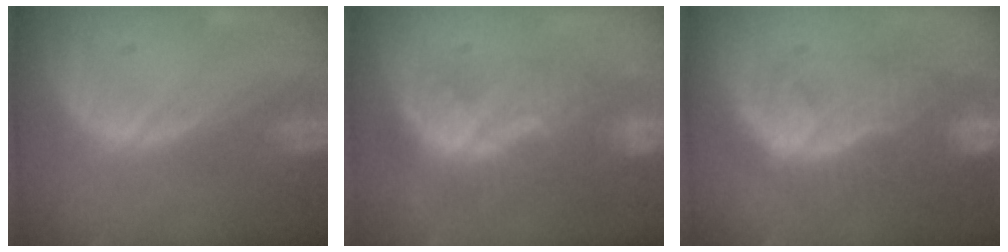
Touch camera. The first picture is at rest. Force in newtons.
{"total": 8.5, "press": 7.6, "slide": 3.8}
{"total": 9.6, "press": 9.0, "slide": 3.3}